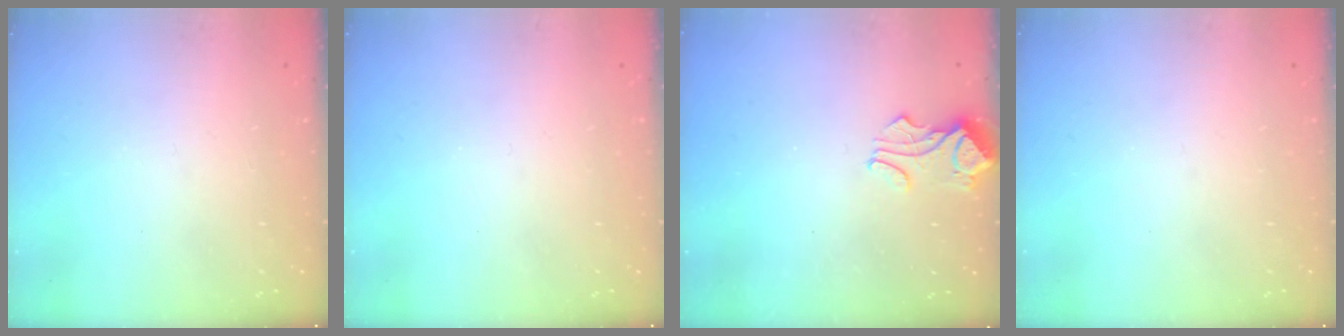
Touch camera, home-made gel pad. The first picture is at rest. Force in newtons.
{"total": 0.0}
{"total": 2.2, "press": 2.2, "slide": 0.1}
{"total": 0.0}